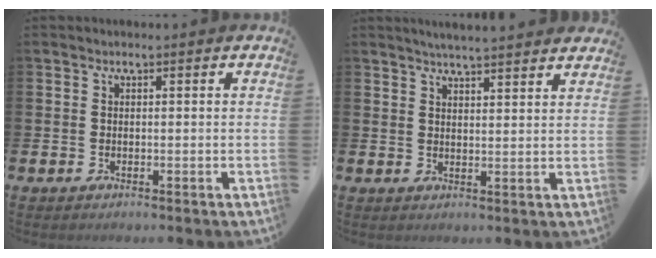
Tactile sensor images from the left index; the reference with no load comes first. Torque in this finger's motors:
{"motor_torque": [0.05, -0.50, 0.25, 0.13]}